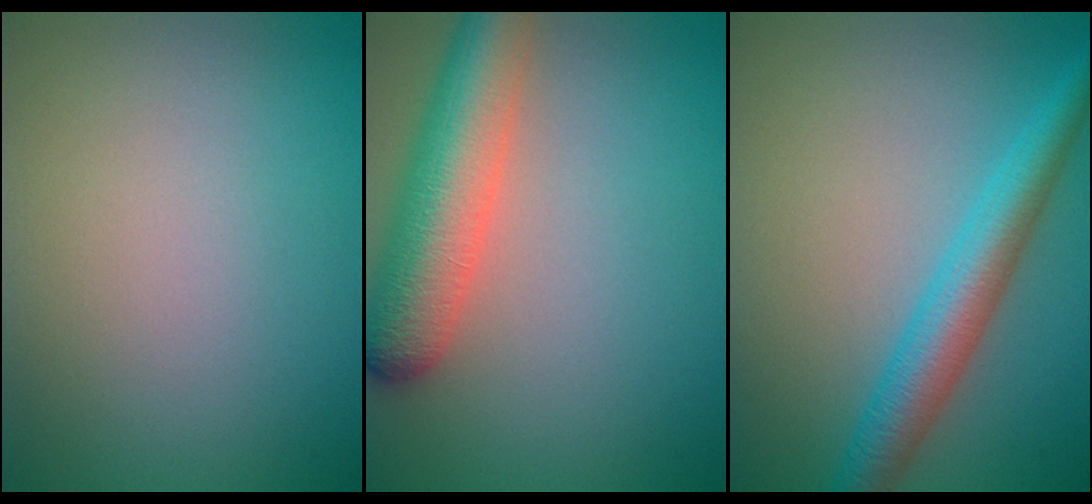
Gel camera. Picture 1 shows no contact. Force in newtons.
{"total": 7.0, "press": 7.0, "slide": 0.4}
{"total": 4.9, "press": 4.9, "slide": 0.1}